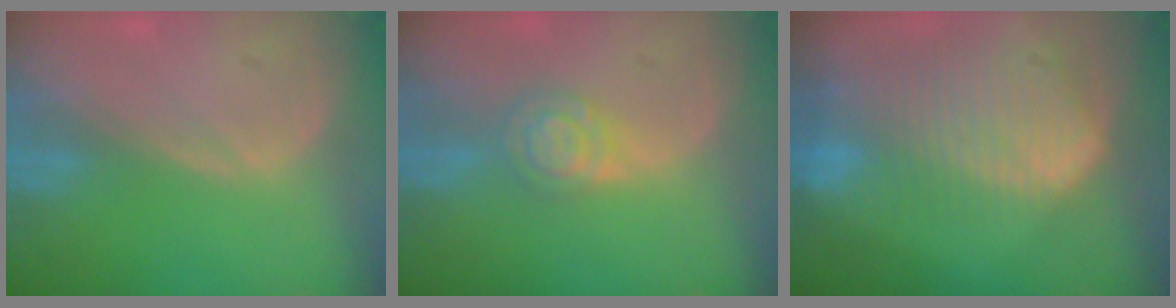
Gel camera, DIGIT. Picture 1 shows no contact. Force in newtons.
{"total": 4.6, "press": 4.2, "slide": 1.9}
{"total": 10.3, "press": 8.8, "slide": 5.2}